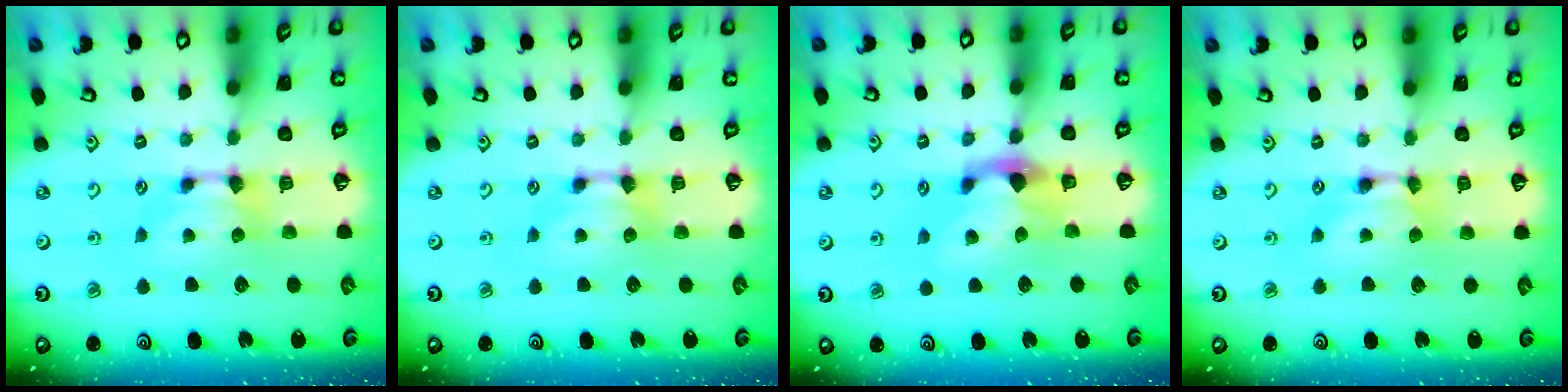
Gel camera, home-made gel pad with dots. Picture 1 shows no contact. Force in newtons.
{"total": 0.0}
{"total": 2.5, "press": 2.1, "slide": 1.4}
{"total": 1.7, "press": 1.7, "slide": 0.1}